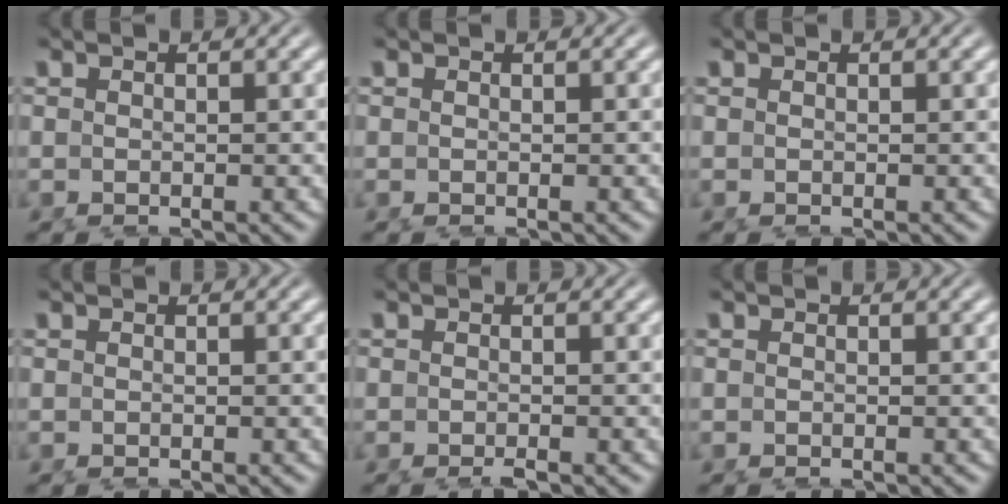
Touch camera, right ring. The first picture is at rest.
{"total": 0.0}
{"total": 0.0}
{"total": 0.0}
{"total": 0.8, "force": [-0.7, -0.2, 0.4], "torque": [-0.003, 0.001, -0.012]}
{"total": 0.0}